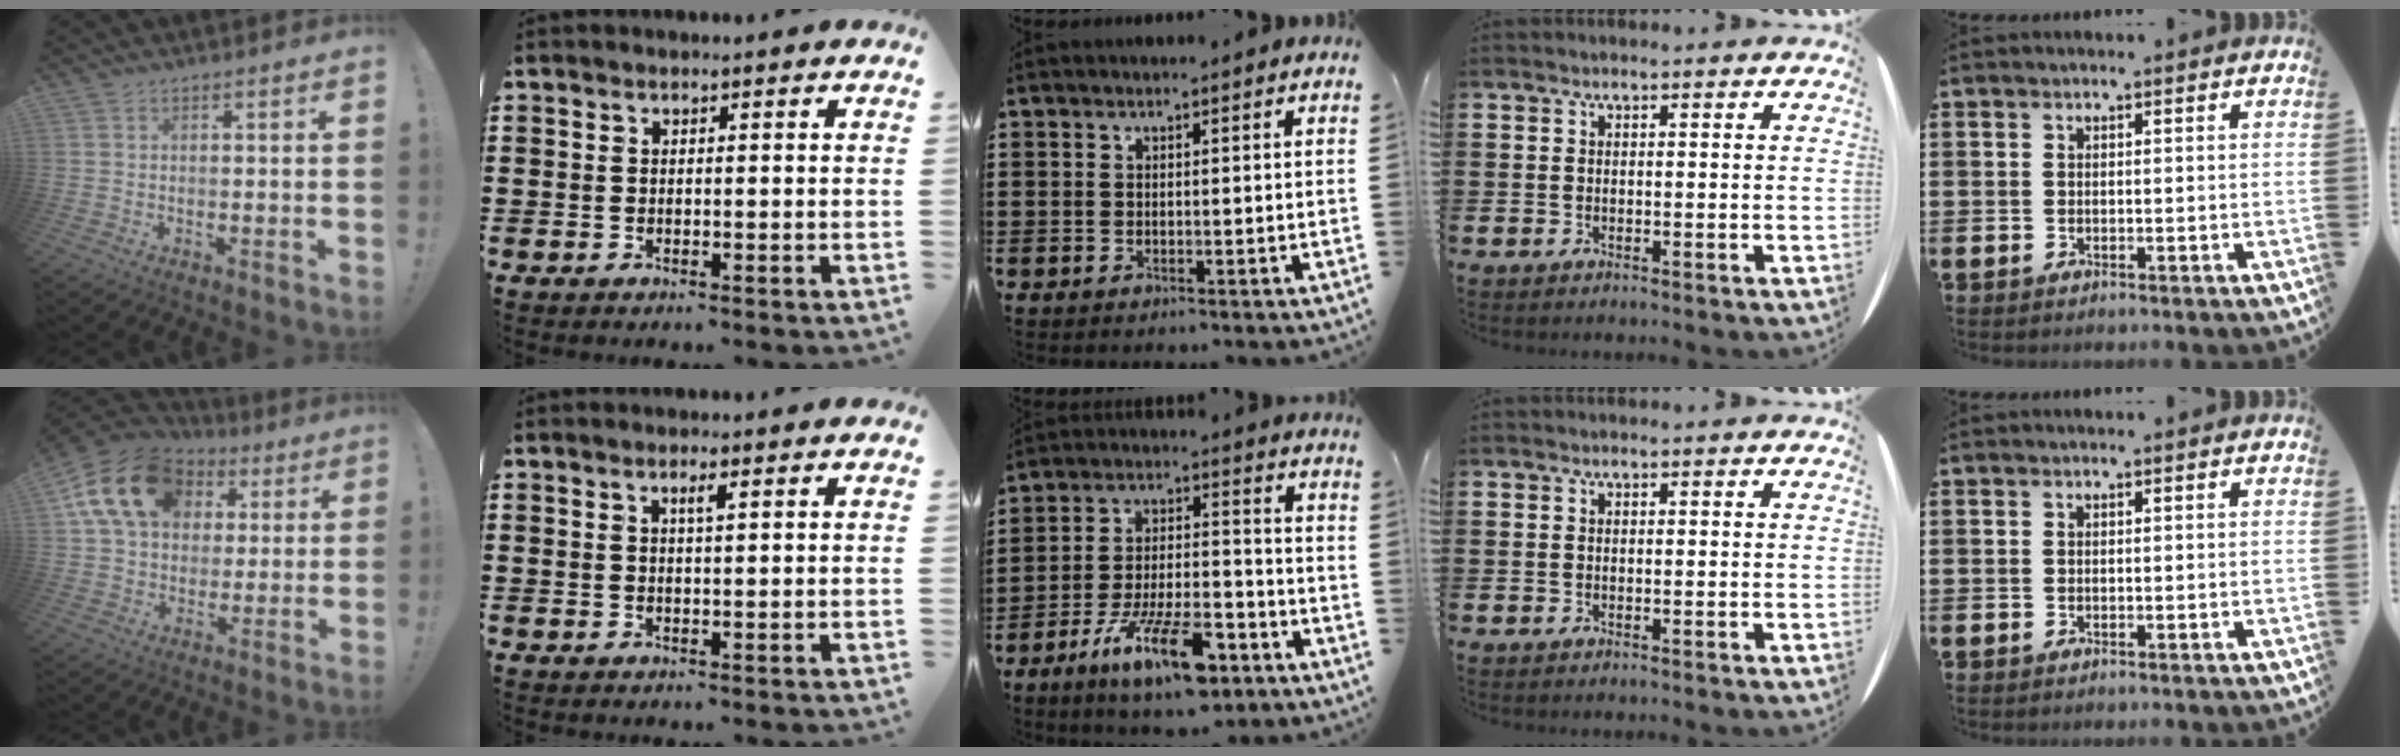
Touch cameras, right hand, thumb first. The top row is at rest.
{"thumb": {"total": 19.2, "force": [6.7, 14.1, 11.1], "torque": [-0.178, -0.010, 0.126]}, "index": {"total": 1.3, "force": [0.6, 0.1, 1.2], "torque": [-0.022, 0.003, 0.009]}, "middle": {"total": 12.9, "force": [-8.2, 3.6, 9.2], "torque": [-0.172, 0.022, -0.152]}}